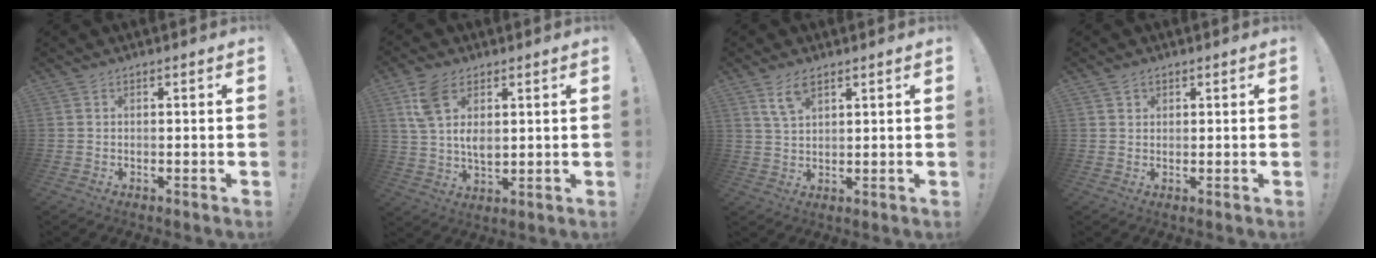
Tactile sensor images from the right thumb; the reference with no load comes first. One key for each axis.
{"total": 10.0, "fx": 4.1, "fy": 5.9, "fz": 7.0, "tx": -0.131, "ty": -0.015, "tz": 0.078}
{"total": 6.2, "fx": 3.6, "fy": 2.9, "fz": 4.1, "tx": -0.073, "ty": -0.010, "tz": 0.068}
{"total": 1.6, "fx": 1.2, "fy": 1.1, "fz": 0.3, "tx": 0.006, "ty": -0.008, "tz": 0.020}